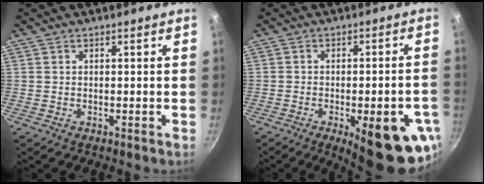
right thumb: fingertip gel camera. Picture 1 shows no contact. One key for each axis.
{"total": 17.1, "fx": -6.6, "fy": 5.7, "fz": 14.7, "tx": -0.150, "ty": 0.011, "tz": -0.077}